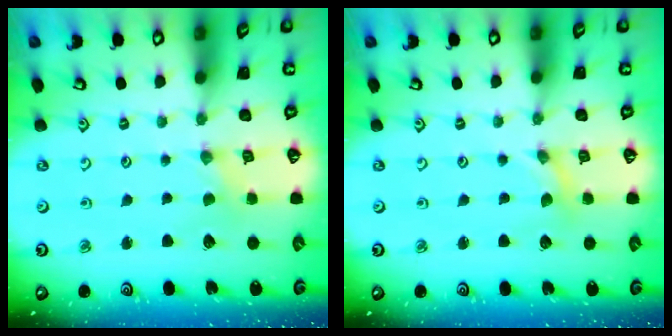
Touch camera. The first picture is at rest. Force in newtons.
{"total": 0.0}